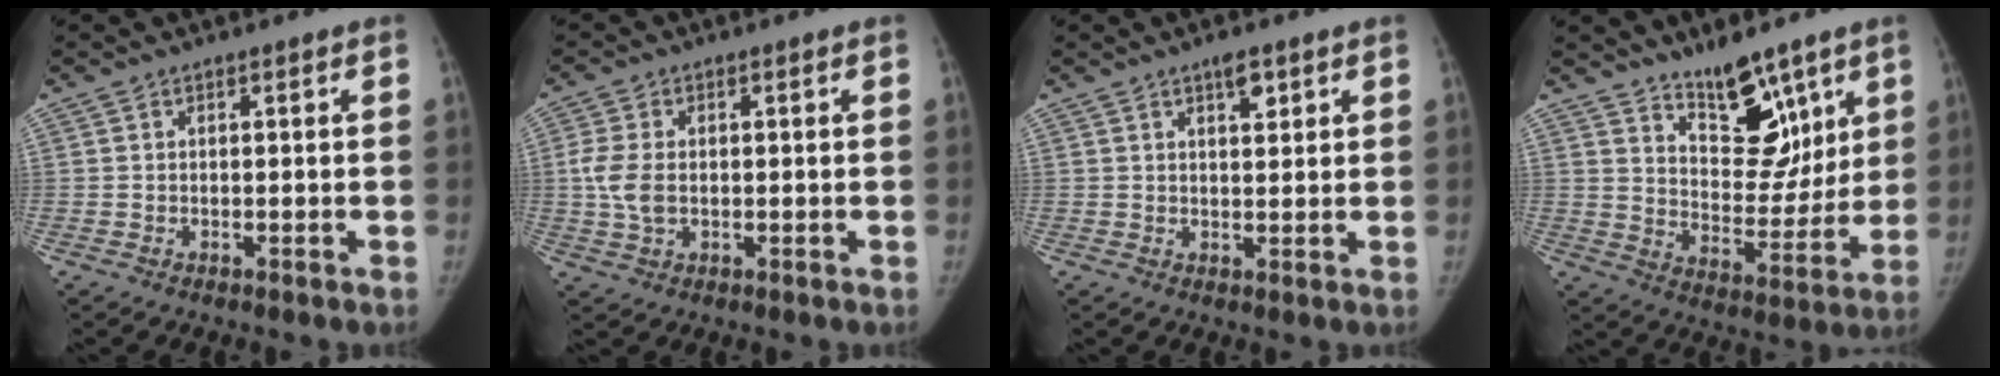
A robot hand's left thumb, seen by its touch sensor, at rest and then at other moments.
{"total": 5.7, "force": [0.2, 3.8, 4.3], "torque": [-0.098, 0.001, 0.005]}
{"total": 3.5, "force": [2.1, 1.5, 2.5], "torque": [-0.027, -0.012, 0.033]}
{"total": 13.9, "force": [9.5, 6.7, 7.7], "torque": [-0.063, -0.076, 0.164]}